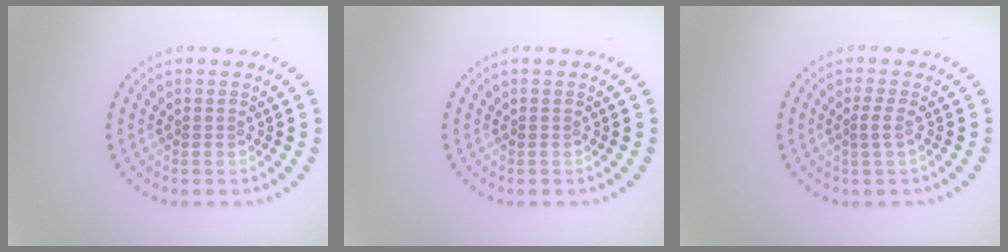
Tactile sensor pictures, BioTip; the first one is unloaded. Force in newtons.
{"total": 0.0}
{"total": 0.9, "press": 0.8, "slide": 0.6}